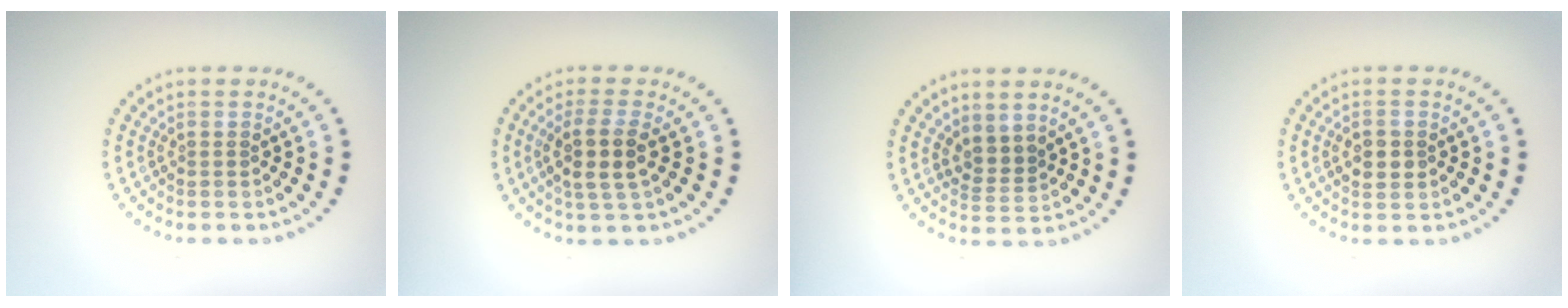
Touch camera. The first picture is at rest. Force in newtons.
{"total": 3.2, "press": 2.9, "slide": 1.5}
{"total": 2.0, "press": 1.3, "slide": 1.6}
{"total": 2.1, "press": 2.0, "slide": 0.2}